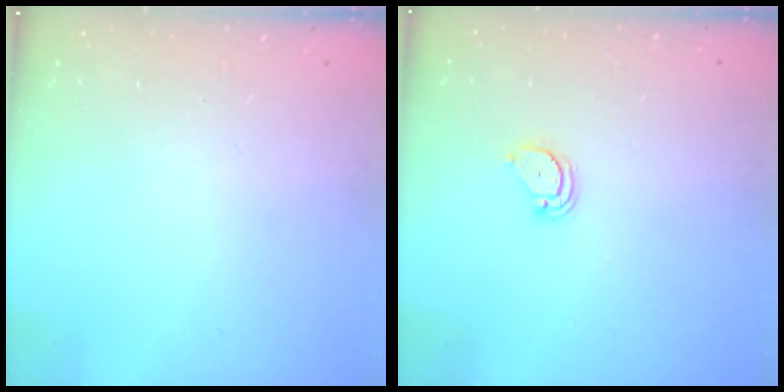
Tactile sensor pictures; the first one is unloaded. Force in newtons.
{"total": 2.1, "press": 2.1, "slide": 0.1}